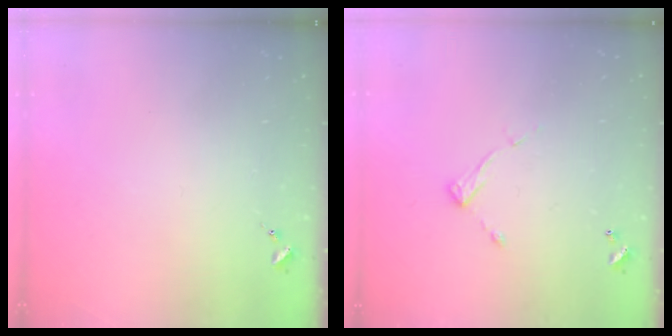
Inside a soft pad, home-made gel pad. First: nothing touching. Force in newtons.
{"total": 7.3, "press": 7.3, "slide": 0.4}